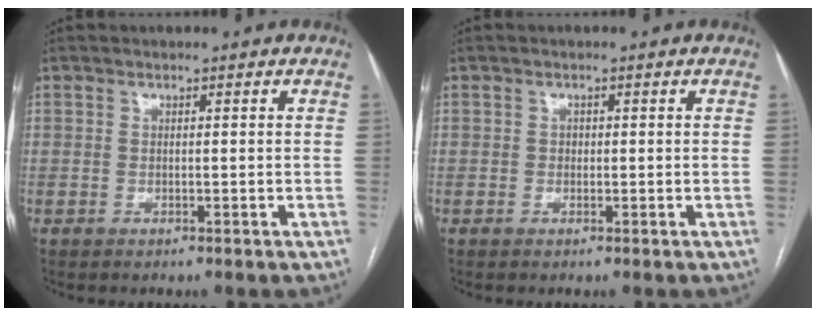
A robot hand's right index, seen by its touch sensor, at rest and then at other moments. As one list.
[{"total": 0.7, "force": [0.0, 0.6, 0.3], "torque": [-0.001, 0.003, -0.002]}]